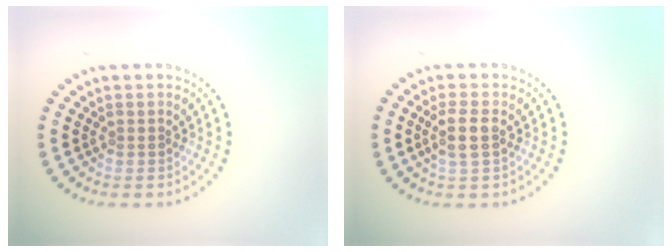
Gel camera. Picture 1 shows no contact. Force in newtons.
{"total": 2.4, "press": 2.1, "slide": 1.2}